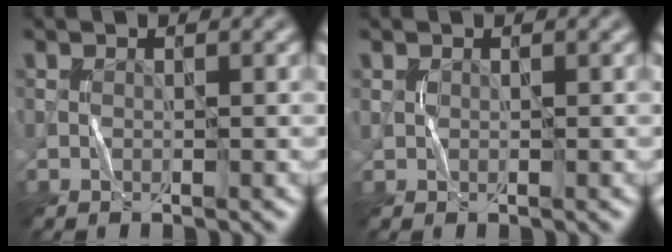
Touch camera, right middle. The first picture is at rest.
{"total": 0.6, "force": [0.2, 0.5, 0.2], "torque": [-0.005, 0.000, 0.007]}